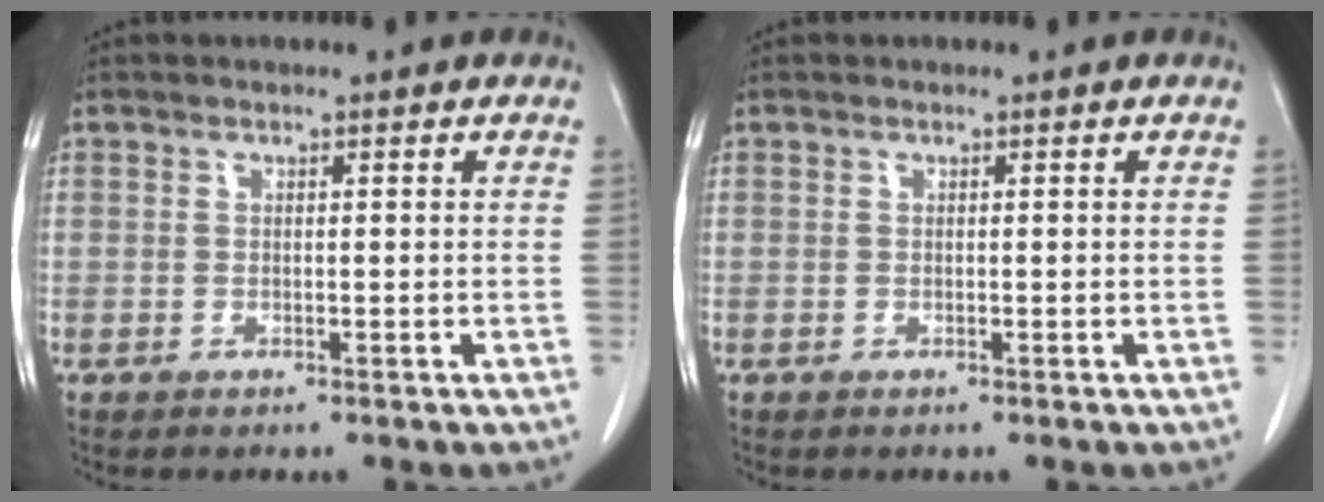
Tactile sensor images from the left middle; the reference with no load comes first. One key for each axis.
{"total": 0.0}